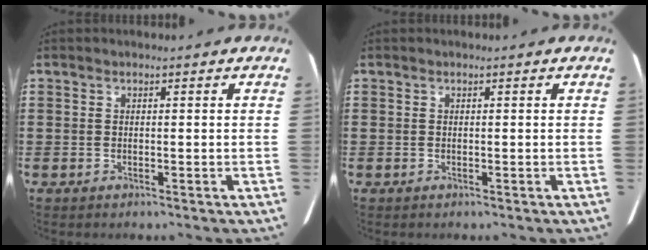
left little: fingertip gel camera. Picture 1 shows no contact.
{"total": 0.0}